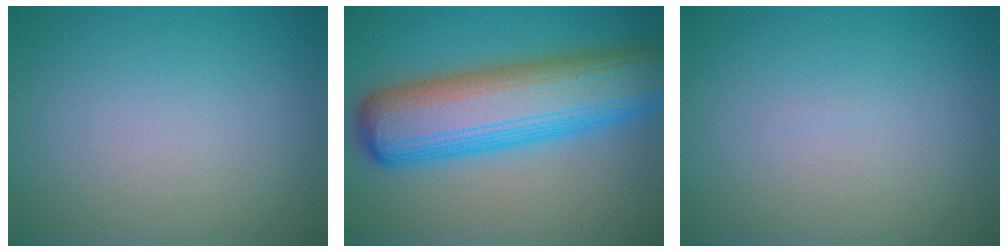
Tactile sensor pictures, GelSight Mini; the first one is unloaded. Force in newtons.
{"total": 11.8, "press": 11.8, "slide": 0.3}
{"total": 0.0}